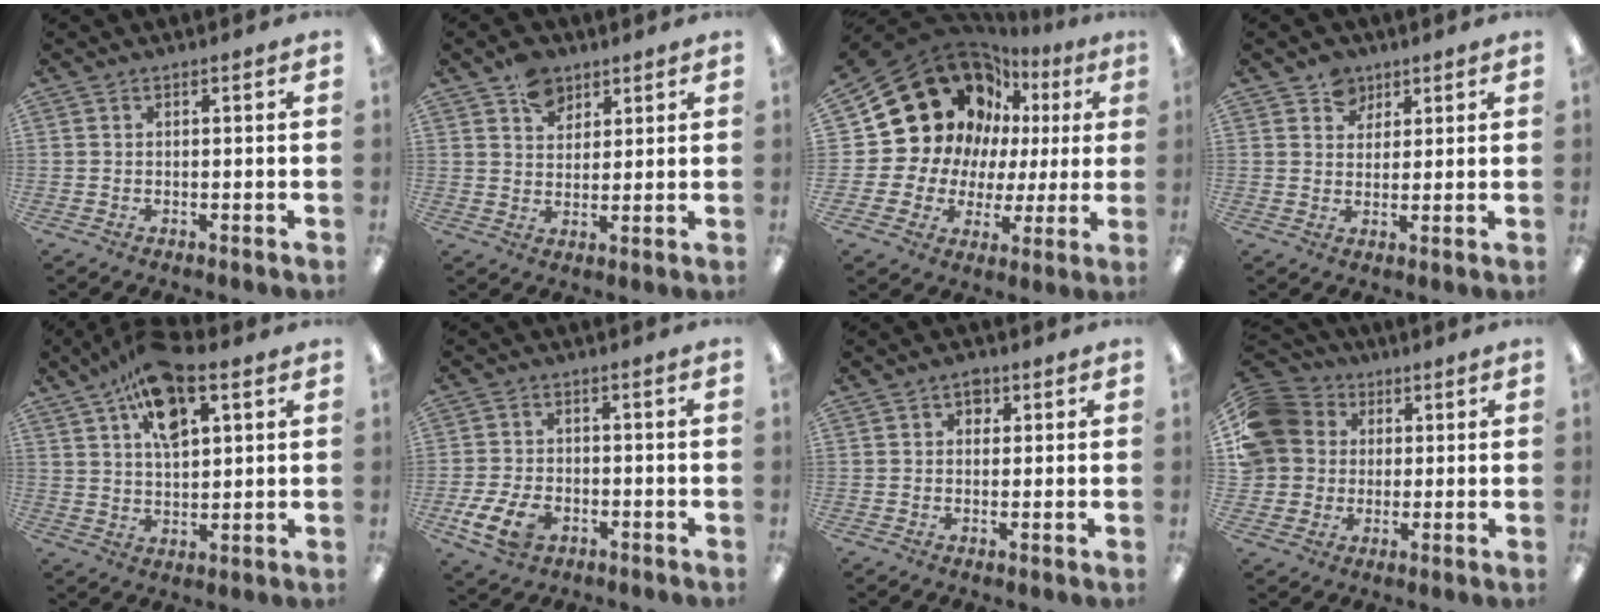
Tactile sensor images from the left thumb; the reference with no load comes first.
{"total": 6.8, "force": [4.4, 4.7, 2.3], "torque": [-0.030, -0.012, 0.079]}
{"total": 21.9, "force": [10.2, 17.2, 8.9], "torque": [-0.164, -0.066, 0.216]}
{"total": 5.5, "force": [3.7, 3.9, 1.0], "torque": [-0.011, -0.009, 0.068]}
{"total": 13.3, "force": [7.8, 6.1, 8.8], "torque": [-0.144, -0.023, 0.138]}
{"total": 8.7, "force": [-3.6, 5.2, 5.9], "torque": [-0.134, 0.005, -0.064]}
{"total": 3.2, "force": [1.5, 2.3, 1.7], "torque": [-0.013, -0.004, 0.021]}
{"total": 14.1, "force": [3.4, 12.6, 5.3], "torque": [-0.117, 0.009, 0.072]}